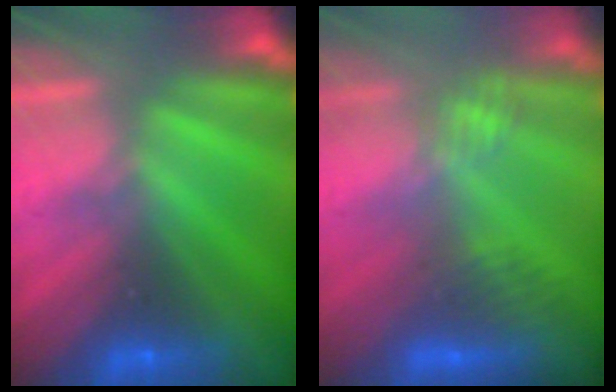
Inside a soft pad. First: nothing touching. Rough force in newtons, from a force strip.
{"total": 2.9}